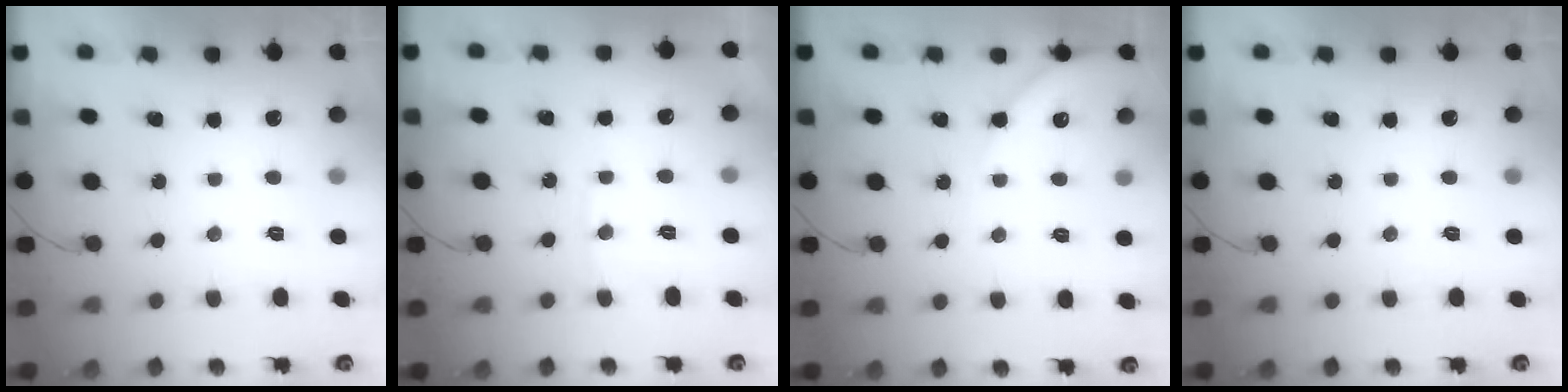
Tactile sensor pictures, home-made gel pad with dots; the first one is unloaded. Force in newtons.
{"total": 5.1, "press": 5.1, "slide": 0.5}
{"total": 6.7, "press": 6.7, "slide": 0.8}
{"total": 0.0}